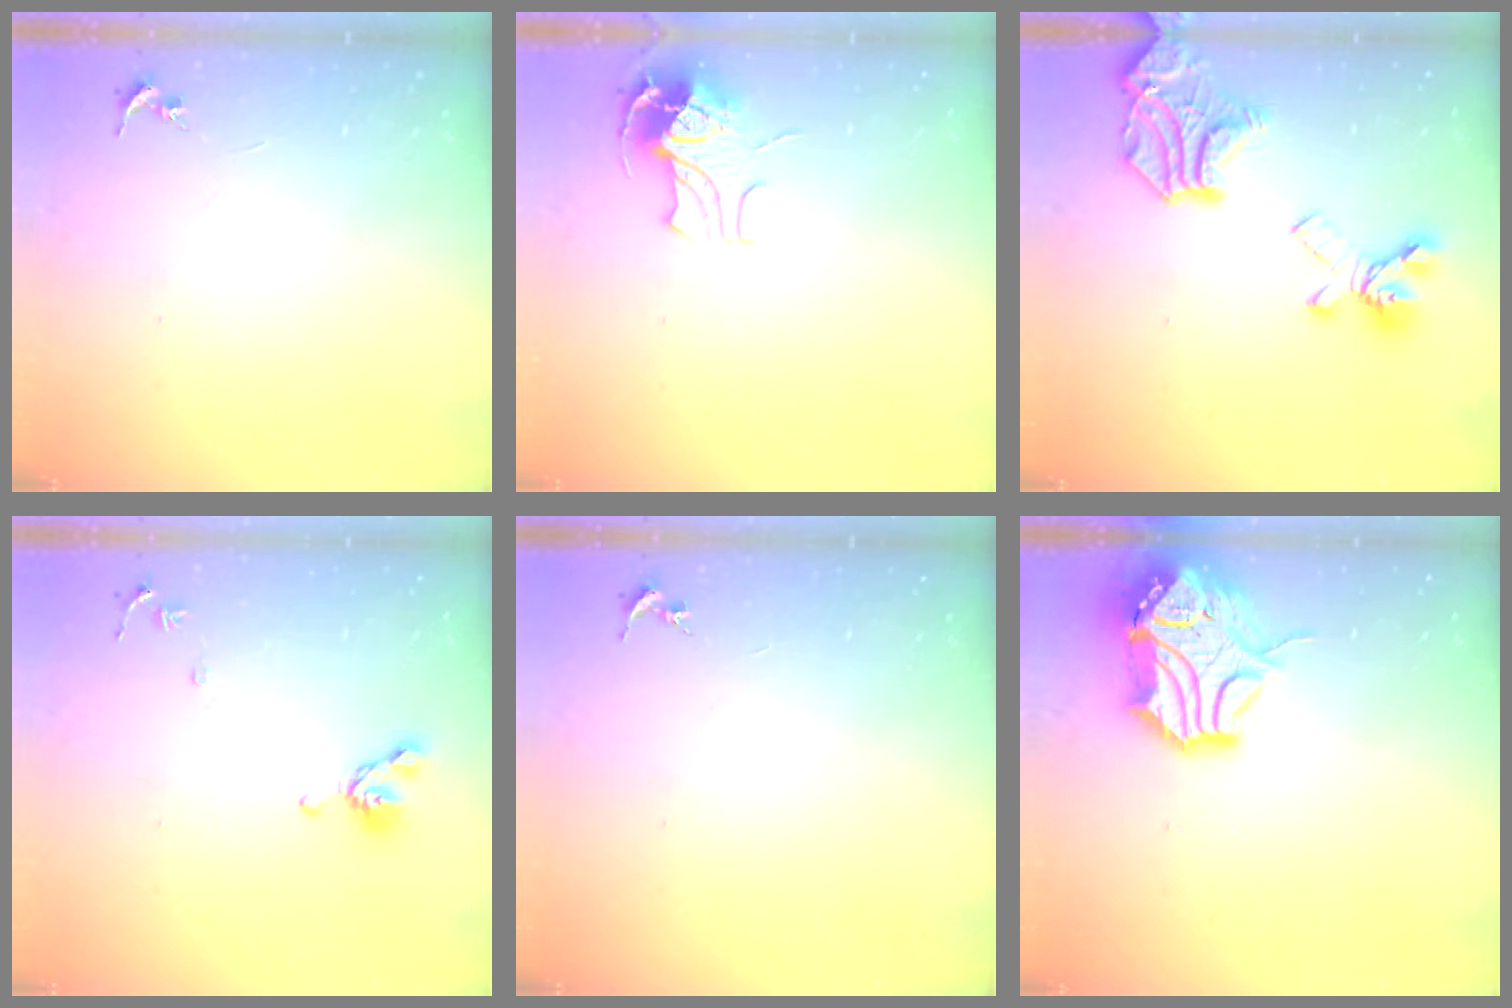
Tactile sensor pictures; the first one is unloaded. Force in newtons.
{"total": 9.9, "press": 9.9, "slide": 1.2}
{"total": 21.3, "press": 21.2, "slide": 1.6}
{"total": 8.4, "press": 8.3, "slide": 1.5}
{"total": 0.0}
{"total": 17.2, "press": 17.1, "slide": 2.0}